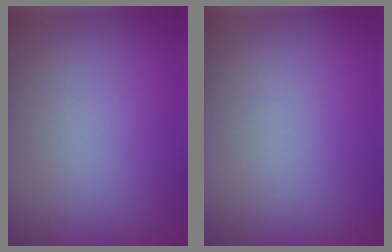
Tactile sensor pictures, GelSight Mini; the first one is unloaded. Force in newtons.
{"total": 0.0}